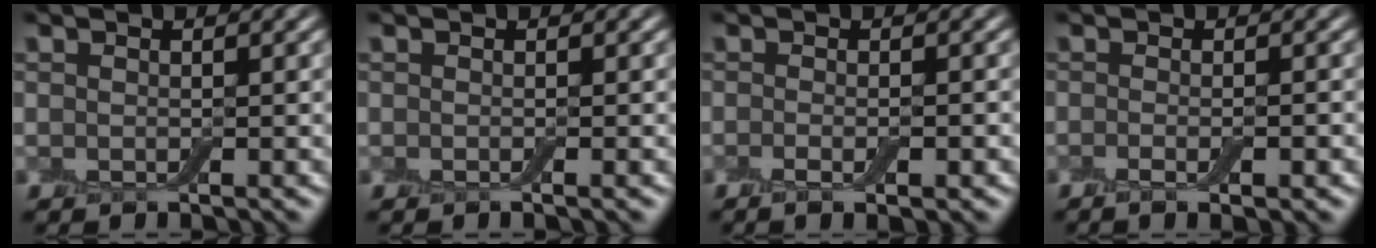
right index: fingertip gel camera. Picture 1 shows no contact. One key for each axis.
{"total": 0.6, "fx": -0.2, "fy": 0.1, "fz": 0.6, "tx": -0.005, "ty": -0.003, "tz": -0.006}
{"total": 2.6, "fx": -0.8, "fy": 0.9, "fz": 2.3, "tx": -0.021, "ty": -0.002, "tz": -0.010}
{"total": 2.9, "fx": -0.9, "fy": 1.0, "fz": 2.6, "tx": -0.021, "ty": 0.000, "tz": -0.014}